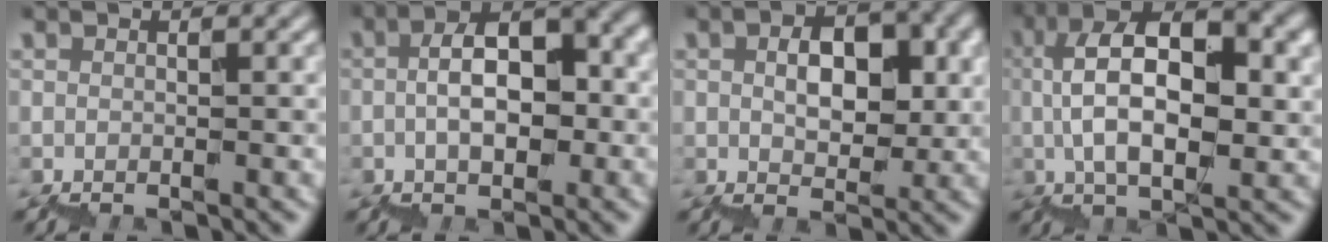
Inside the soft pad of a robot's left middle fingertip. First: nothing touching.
{"total": 5.1, "force": [0.5, 2.4, 4.5], "torque": [-0.070, 0.027, 0.003]}
{"total": 4.3, "force": [2.2, 2.5, 2.7], "torque": [-0.029, 0.018, 0.033]}
{"total": 8.3, "force": [2.0, 3.5, 7.2], "torque": [-0.127, 0.030, 0.034]}